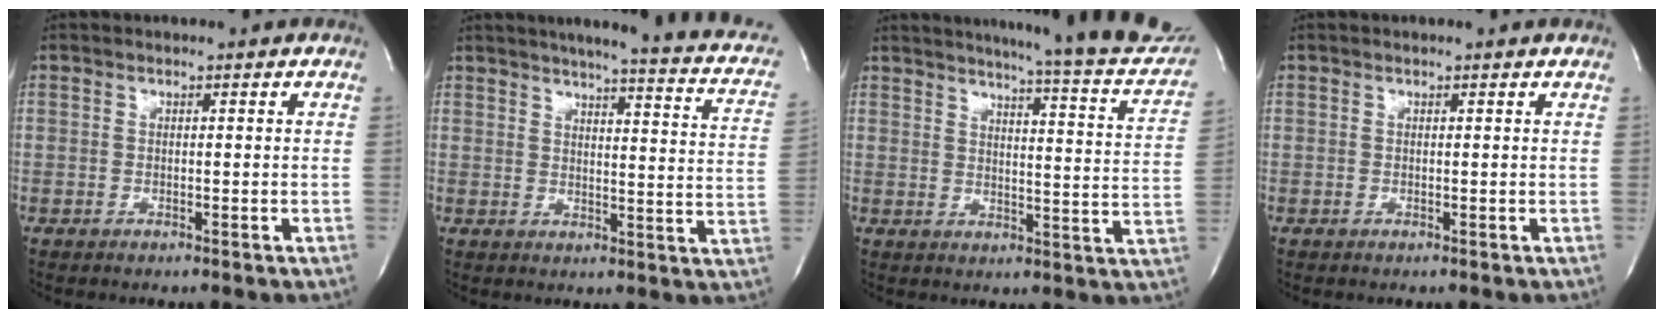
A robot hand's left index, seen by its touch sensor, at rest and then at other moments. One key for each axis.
{"total": 17.7, "fx": 13.8, "fy": 2.3, "fz": 10.8, "tx": -0.144, "ty": -0.017, "tz": 0.144}
{"total": 22.9, "fx": 20.7, "fy": 1.2, "fz": 9.8, "tx": -0.134, "ty": -0.083, "tz": 0.234}
{"total": 0.0}